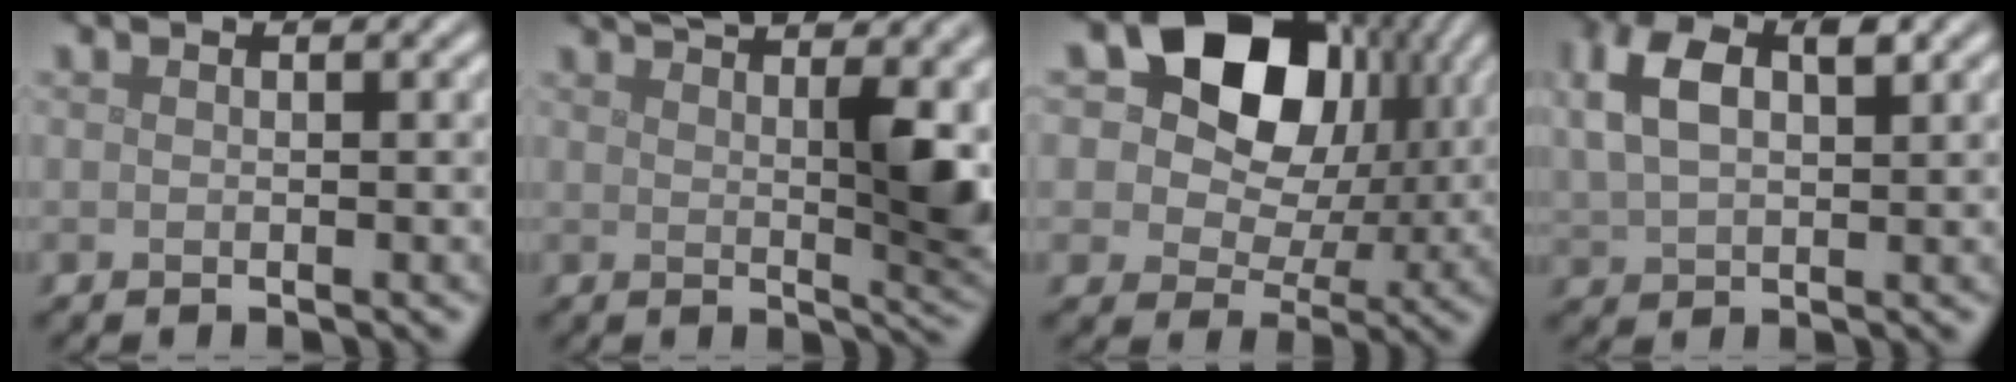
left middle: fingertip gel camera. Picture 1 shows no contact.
{"total": 9.4, "force": [4.4, 2.8, 7.8], "torque": [-0.087, 0.015, 0.068]}
{"total": 13.6, "force": [5.2, 9.2, 8.5], "torque": [-0.123, 0.039, 0.065]}
{"total": 6.0, "force": [2.3, 3.6, 4.2], "torque": [-0.098, 0.007, 0.036]}